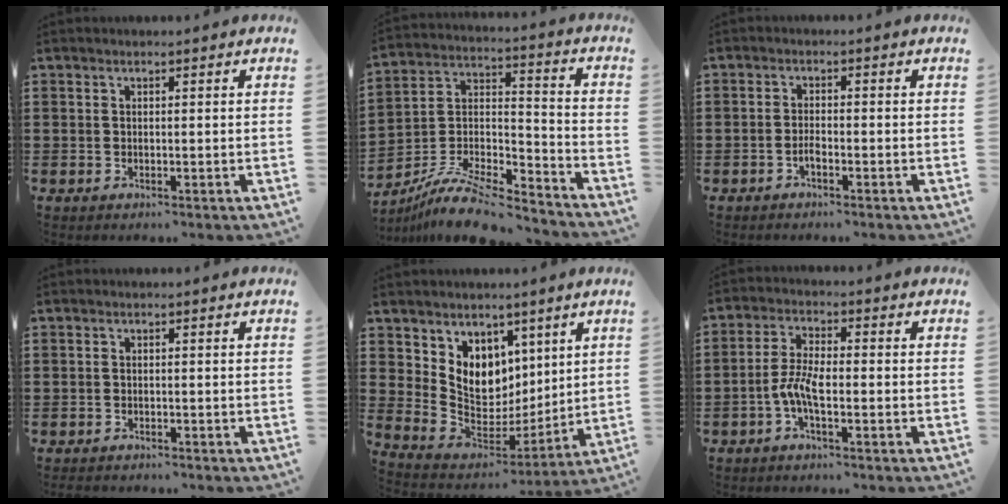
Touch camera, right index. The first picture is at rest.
{"total": 10.8, "force": [-9.2, 2.5, 4.9], "torque": [-0.092, 0.021, -0.183]}
{"total": 1.4, "force": [-1.0, 0.6, 0.8], "torque": [-0.019, -0.002, -0.019]}
{"total": 1.0, "force": [-0.9, 0.3, -0.1], "torque": [0.000, 0.005, -0.022]}
{"total": 8.4, "force": [4.7, 6.7, 1.9], "torque": [-0.067, -0.043, 0.097]}
{"total": 4.8, "force": [-1.7, 1.4, 4.2], "torque": [-0.101, -0.005, -0.039]}